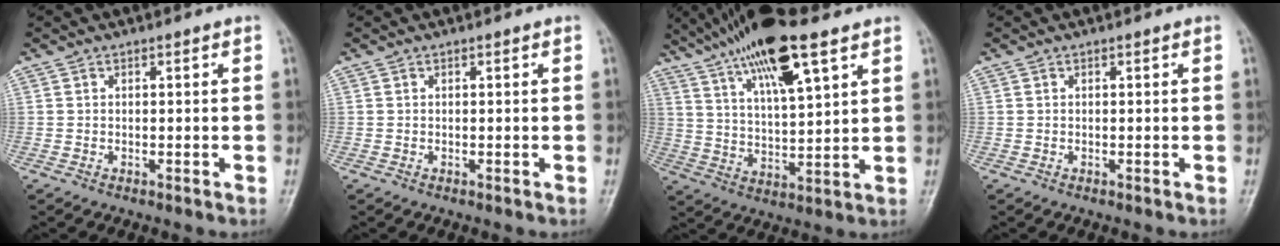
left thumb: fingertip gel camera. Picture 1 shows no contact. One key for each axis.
{"total": 0.0}
{"total": 17.9, "fx": 10.9, "fy": 4.1, "fz": 13.6, "tx": -0.240, "ty": -0.020, "tz": 0.202}
{"total": 0.0}